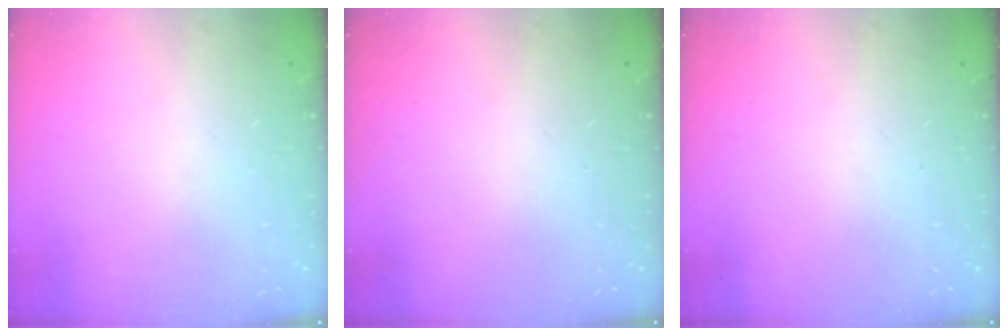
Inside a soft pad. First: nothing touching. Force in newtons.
{"total": 0.0}
{"total": 0.0}